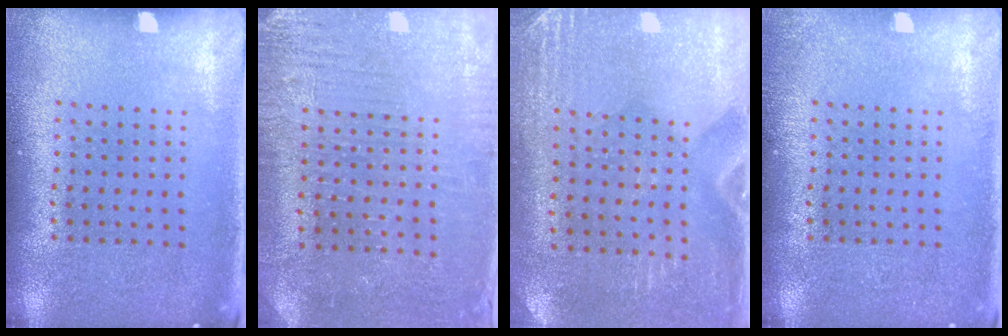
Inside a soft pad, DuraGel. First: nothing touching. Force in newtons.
{"total": 3.0, "press": 2.9, "slide": 0.7}
{"total": 2.9, "press": 2.5, "slide": 1.3}
{"total": 0.9, "press": 0.9, "slide": 0.2}